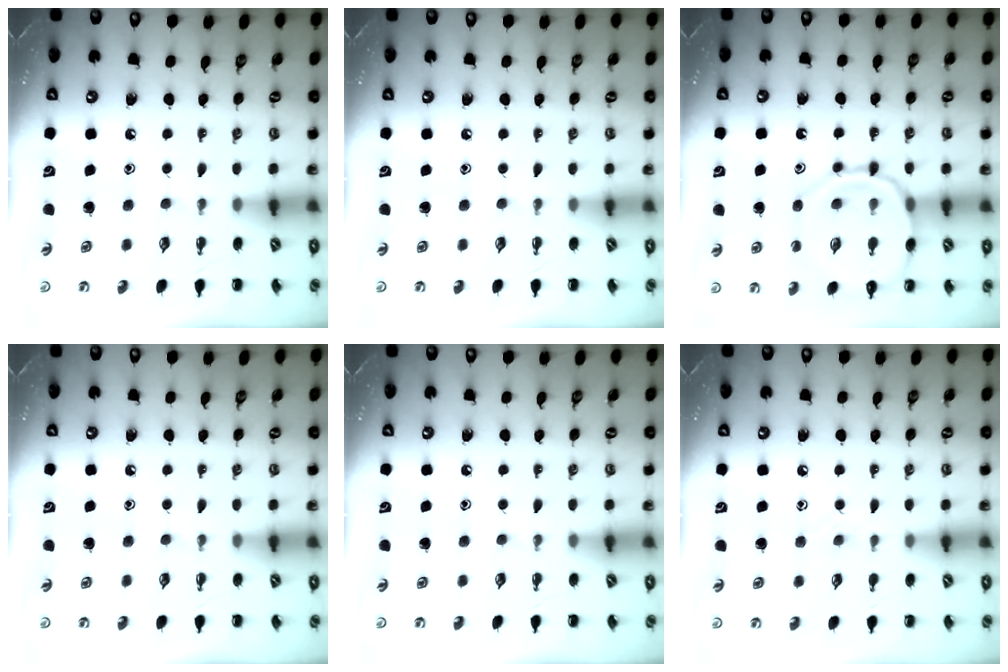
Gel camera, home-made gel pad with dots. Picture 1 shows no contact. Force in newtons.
{"total": 0.0}
{"total": 14.2, "press": 14.2, "slide": 1.1}
{"total": 0.0}
{"total": 0.0}
{"total": 4.5, "press": 4.3, "slide": 1.3}